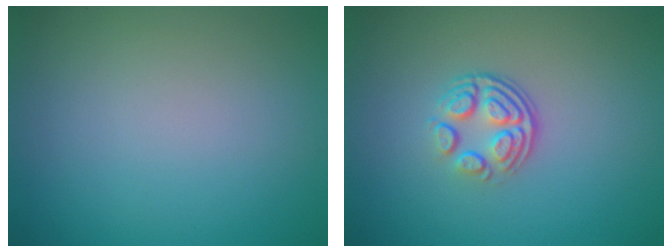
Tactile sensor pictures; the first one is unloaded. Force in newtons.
{"total": 3.7, "press": 2.6, "slide": 2.7}